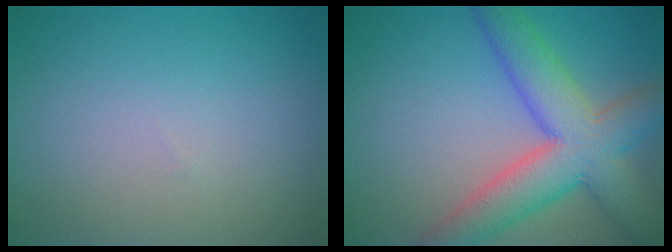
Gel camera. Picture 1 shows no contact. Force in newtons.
{"total": 8.5, "press": 8.4, "slide": 0.4}